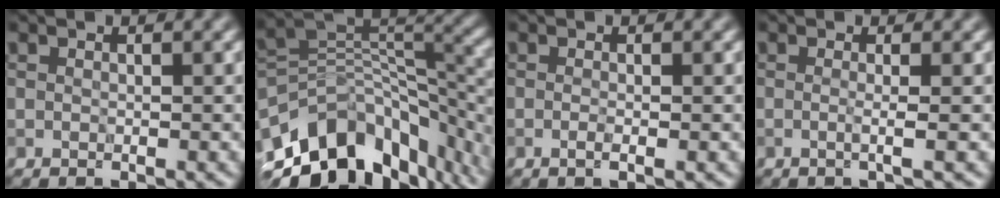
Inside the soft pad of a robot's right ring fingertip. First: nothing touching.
{"total": 12.6, "force": [-6.7, 7.9, 7.2], "torque": [-0.136, 0.003, -0.103]}
{"total": 0.9, "force": [-0.2, 0.3, 0.9], "torque": [-0.009, -0.005, -0.009]}
{"total": 1.9, "force": [0.1, 0.7, 1.8], "torque": [-0.016, -0.001, -0.020]}